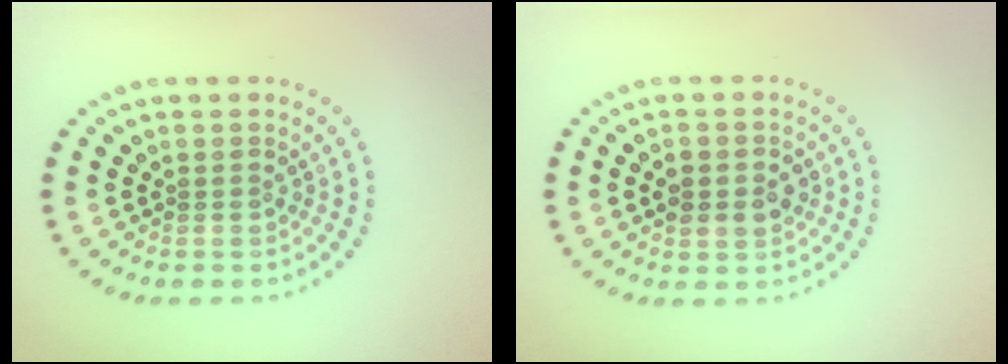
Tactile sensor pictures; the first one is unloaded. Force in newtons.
{"total": 2.9, "press": 2.9, "slide": 0.1}